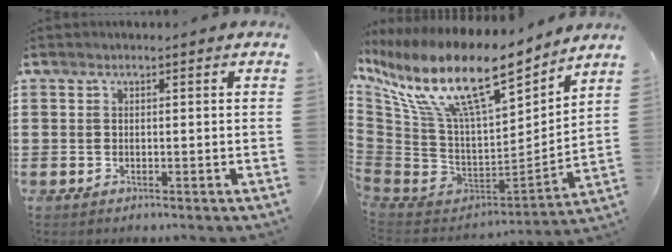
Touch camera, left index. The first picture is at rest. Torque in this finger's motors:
{"motor_torque": [1.87, -0.27, 0.80, 0.21]}